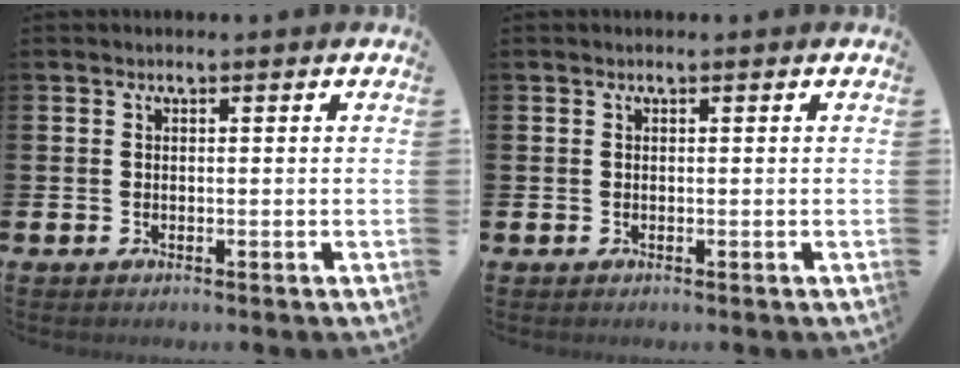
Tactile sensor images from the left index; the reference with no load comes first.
{"total": 0.0}